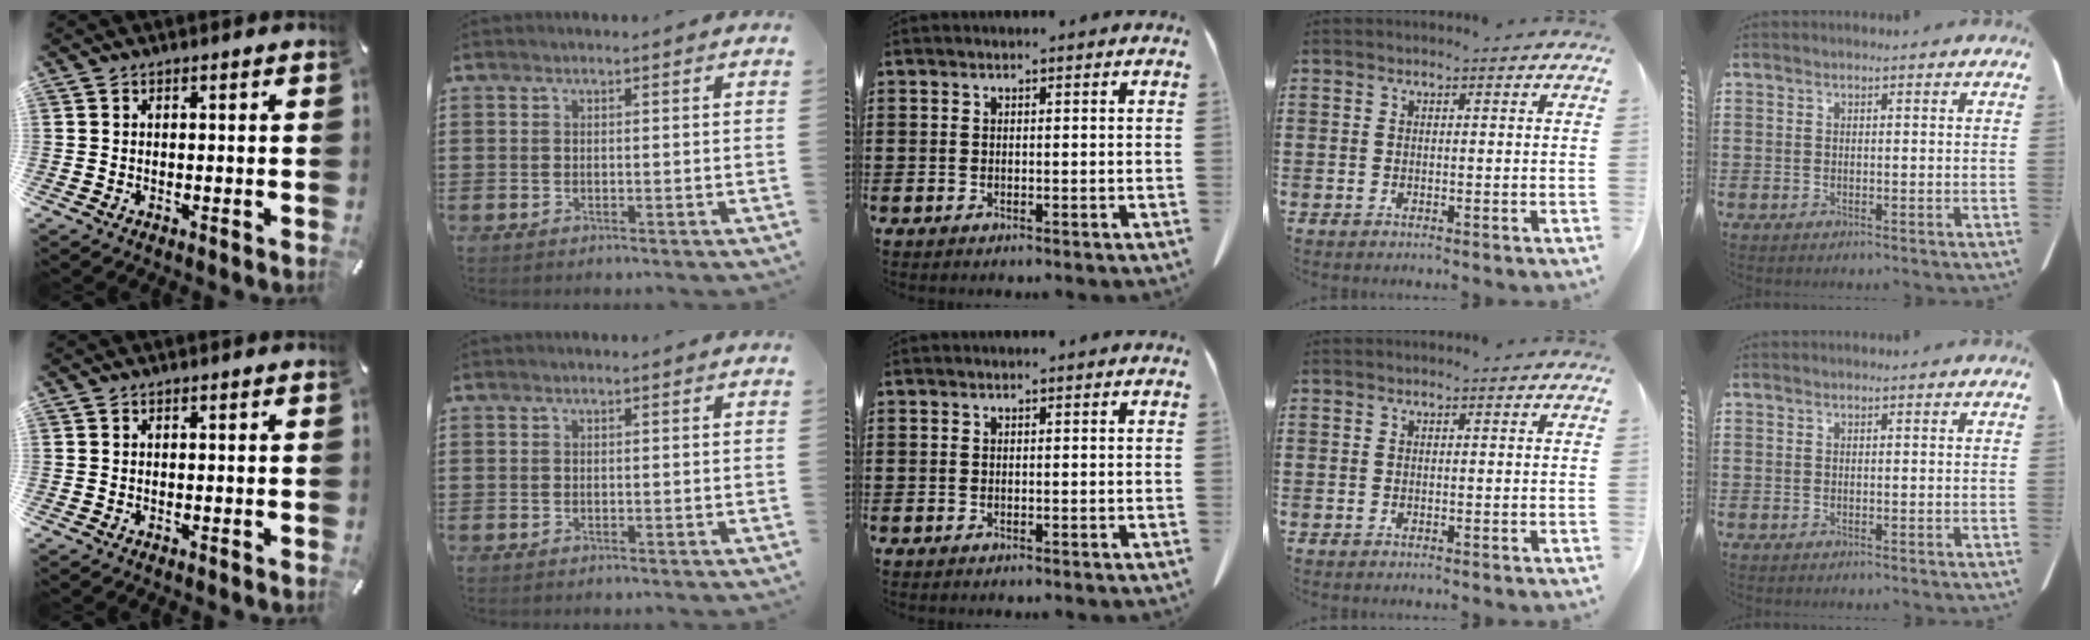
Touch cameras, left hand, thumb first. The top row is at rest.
{}